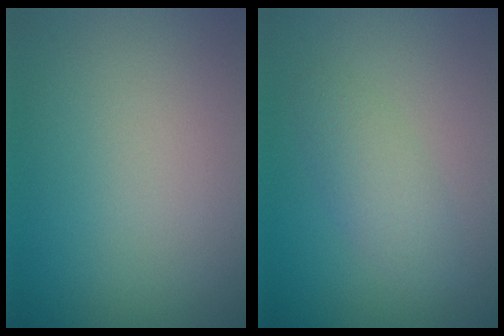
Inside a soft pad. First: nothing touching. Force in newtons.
{"total": 2.3, "press": 2.3, "slide": 0.2}